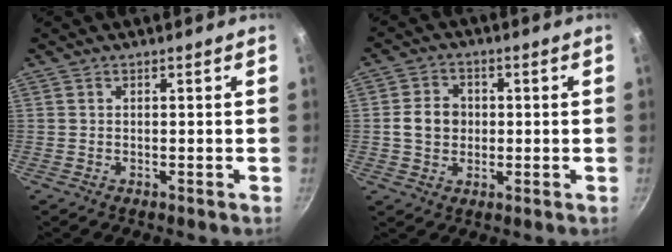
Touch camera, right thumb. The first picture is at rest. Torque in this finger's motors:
{"motor_torque": [0.03, 1.25, 0.29, -0.28, 0.06]}